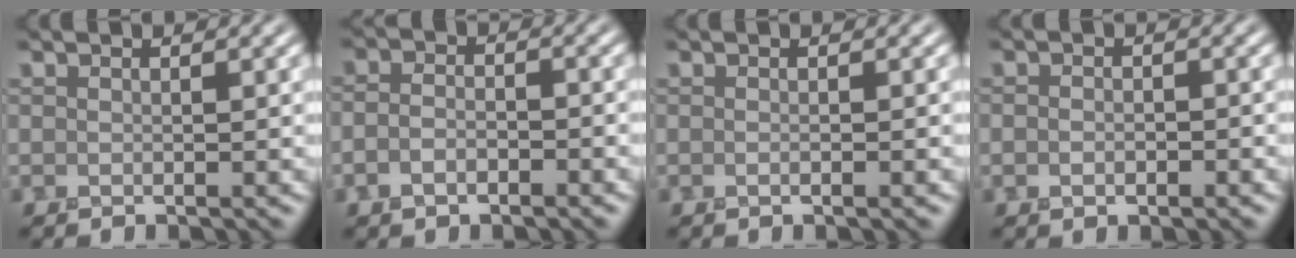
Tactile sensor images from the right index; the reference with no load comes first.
{"total": 2.4, "force": [-1.1, 1.4, 1.7], "torque": [-0.031, 0.000, -0.025]}
{"total": 1.2, "force": [-0.2, 0.4, 1.1], "torque": [-0.005, -0.003, -0.007]}
{"total": 1.8, "force": [-0.5, 1.1, 1.3], "torque": [-0.018, 0.000, -0.007]}